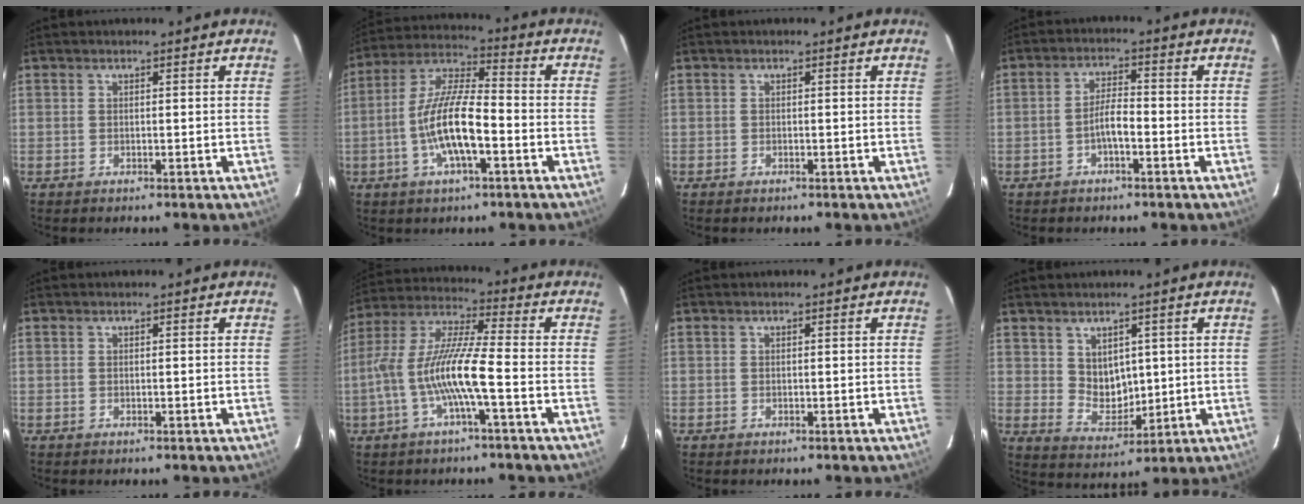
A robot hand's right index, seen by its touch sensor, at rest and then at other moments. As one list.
[{"total": 12.7, "force": [-4.0, 3.4, 11.6], "torque": [-0.236, 0.000, -0.078]}, {"total": 0.5, "force": [-0.5, 0.3, 0.0], "torque": [-0.001, -0.002, -0.010]}, {"total": 3.8, "force": [-1.8, 1.0, 3.2], "torque": [-0.064, 0.007, -0.032]}, {"total": 0.0}, {"total": 12.7, "force": [-3.7, 1.1, 12.1], "torque": [-0.245, 0.004, -0.074]}, {"total": 0.0}, {"total": 6.2, "force": [2.1, 5.0, 3.1], "torque": [-0.051, -0.005, 0.056]}]